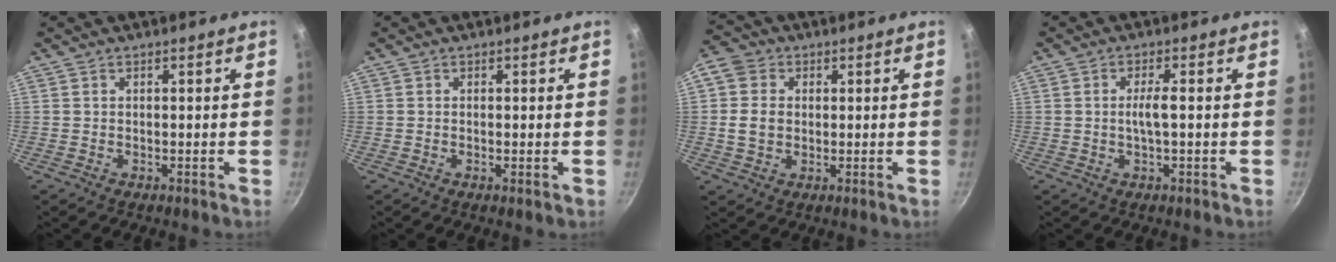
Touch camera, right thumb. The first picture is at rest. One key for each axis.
{"total": 0.6, "fx": -0.1, "fy": 0.0, "fz": 0.6, "tx": -0.012, "ty": -0.003, "tz": -0.003}
{"total": 7.3, "fx": 0.7, "fy": 6.1, "fz": 4.0, "tx": -0.054, "ty": 0.005, "tz": 0.001}
{"total": 3.1, "fx": -0.2, "fy": 0.4, "fz": 3.0, "tx": -0.061, "ty": 0.008, "tz": -0.004}